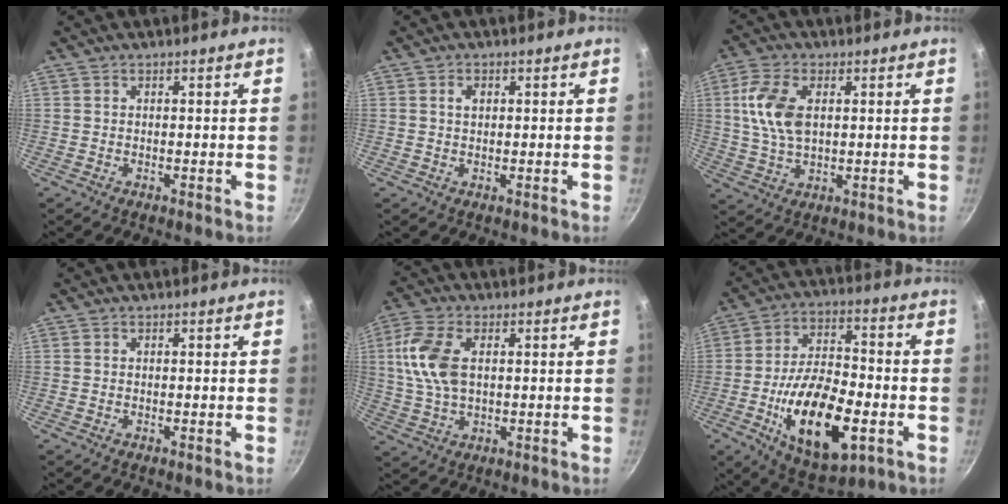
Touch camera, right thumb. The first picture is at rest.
{"total": 1.9, "force": [0.6, 1.3, 1.3], "torque": [-0.014, 0.003, 0.010]}
{"total": 9.8, "force": [2.0, 5.6, 7.7], "torque": [-0.148, 0.001, 0.038]}
{"total": 0.0}
{"total": 10.6, "force": [2.0, 6.1, 8.4], "torque": [-0.168, 0.007, 0.035]}
{"total": 20.6, "force": [-6.1, 9.8, 17.1], "torque": [-0.278, 0.023, -0.094]}